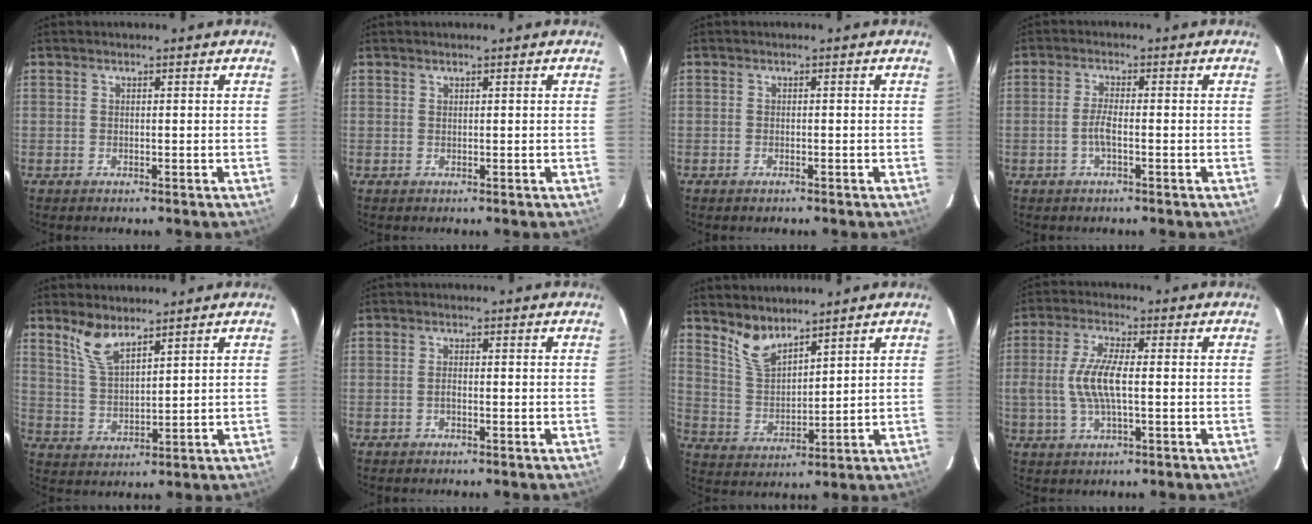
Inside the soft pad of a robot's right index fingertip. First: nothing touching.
{"total": 0.0}
{"total": 0.8, "force": [-0.6, 0.4, 0.3], "torque": [-0.006, 0.000, -0.012]}
{"total": 2.9, "force": [-1.0, 0.5, 2.7], "torque": [-0.058, 0.001, -0.020]}
{"total": 6.5, "force": [4.9, 2.1, 3.7], "torque": [-0.076, 0.000, 0.105]}
{"total": 1.2, "force": [-0.5, 0.5, 0.9], "torque": [-0.020, 0.003, -0.009]}
{"total": 6.9, "force": [5.6, 2.3, 3.3], "torque": [-0.063, -0.004, 0.119]}
{"total": 8.4, "force": [-0.5, 2.6, 7.9], "torque": [-0.162, 0.002, -0.009]}